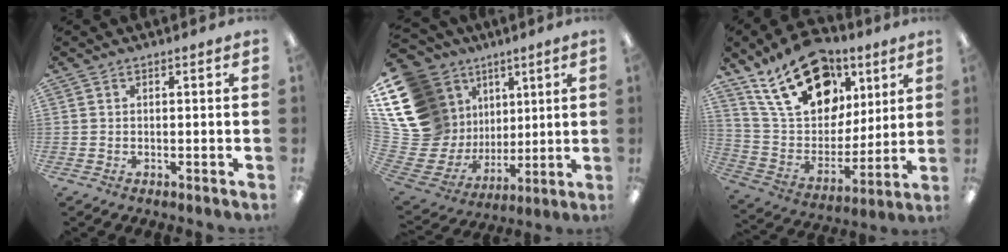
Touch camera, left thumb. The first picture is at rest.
{"total": 22.5, "force": [8.0, 17.9, 10.9], "torque": [-0.229, -0.071, 0.197]}
{"total": 22.8, "force": [13.0, 14.1, 12.3], "torque": [-0.204, -0.057, 0.237]}